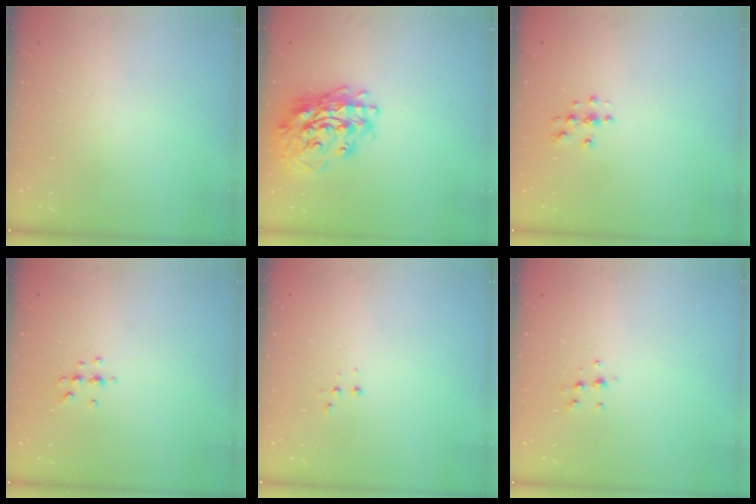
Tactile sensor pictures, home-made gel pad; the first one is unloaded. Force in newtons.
{"total": 19.4, "press": 19.2, "slide": 3.0}
{"total": 3.6, "press": 3.6, "slide": 0.4}
{"total": 4.7, "press": 4.6, "slide": 1.1}
{"total": 2.7, "press": 2.7, "slide": 0.5}
{"total": 5.8, "press": 5.7, "slide": 1.2}